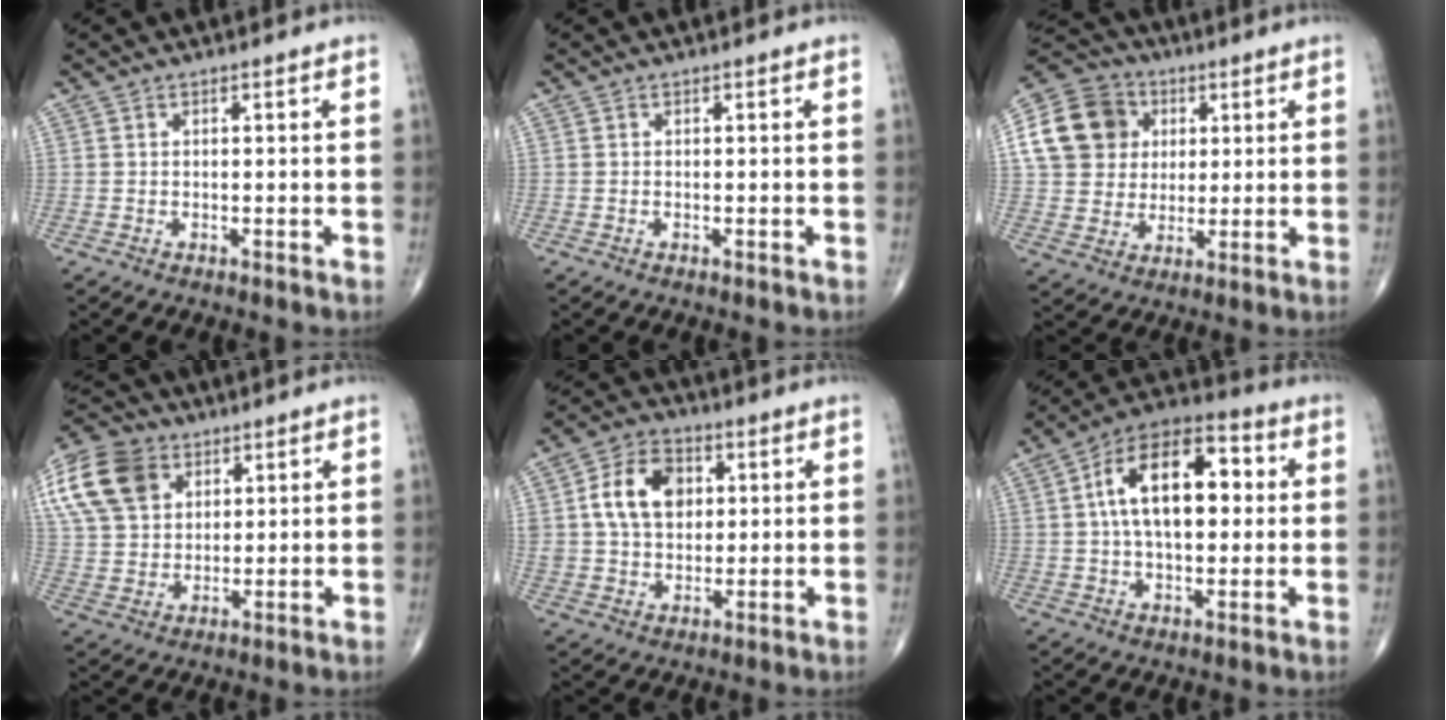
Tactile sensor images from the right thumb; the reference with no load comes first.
{"total": 0.0}
{"total": 14.9, "force": [3.6, 12.9, 6.6], "torque": [-0.108, 0.009, 0.060]}
{"total": 17.6, "force": [7.3, 12.7, 9.7], "torque": [-0.197, 0.004, 0.133]}
{"total": 12.2, "force": [2.6, 8.9, 7.9], "torque": [-0.114, 0.003, 0.044]}
{"total": 17.8, "force": [2.8, 9.8, 14.6], "torque": [-0.221, 0.027, 0.038]}